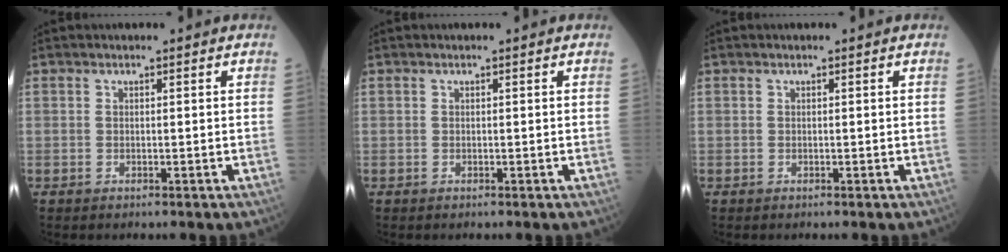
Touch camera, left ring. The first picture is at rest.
{"total": 0.0}
{"total": 0.0}